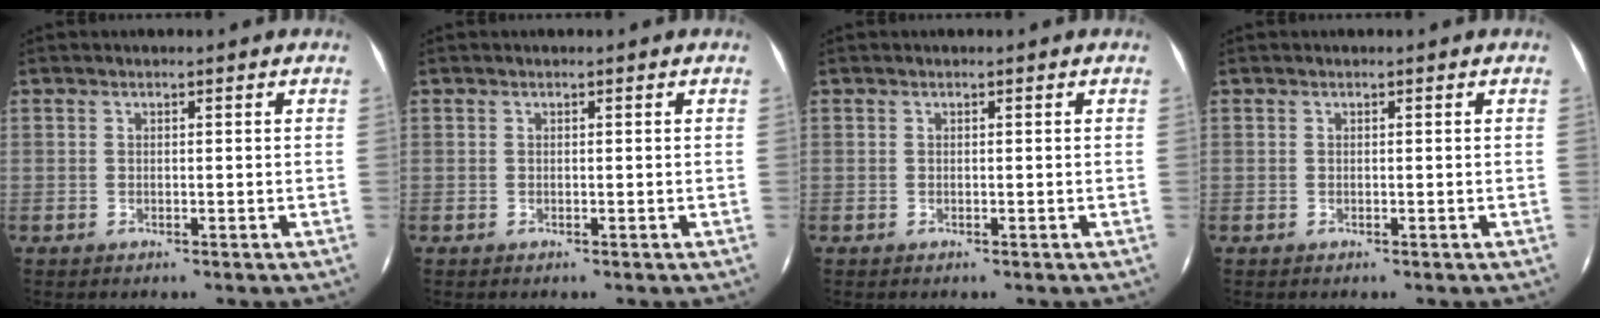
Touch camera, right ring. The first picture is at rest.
{"total": 0.0}
{"total": 0.0}
{"total": 0.0}